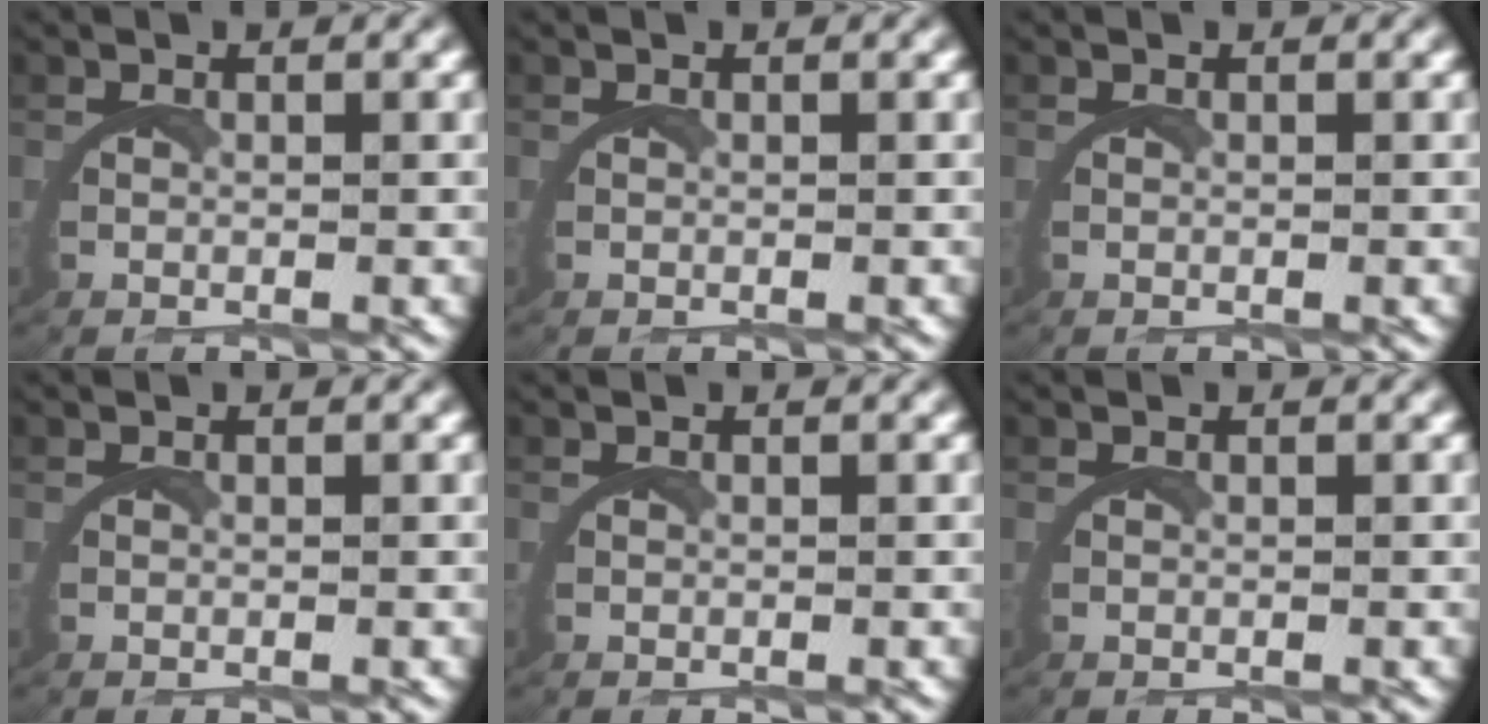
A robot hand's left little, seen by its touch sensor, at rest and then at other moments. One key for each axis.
{"total": 0.0}
{"total": 0.0}
{"total": 0.0}
{"total": 0.0}
{"total": 0.0}